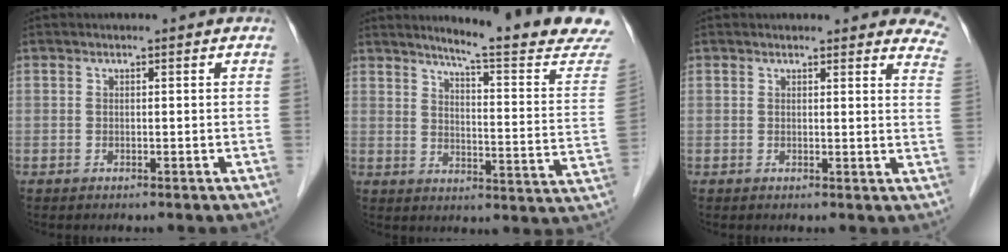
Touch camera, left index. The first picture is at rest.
{"total": 17.6, "force": [15.7, -1.1, 7.8], "torque": [-0.106, -0.084, 0.185]}
{"total": 10.8, "force": [10.2, 2.4, 2.4], "torque": [0.014, -0.031, 0.077]}